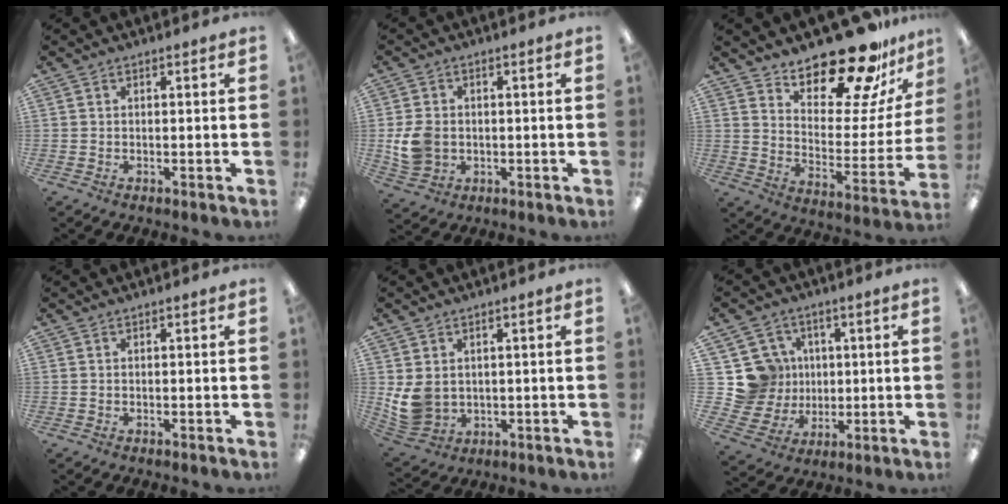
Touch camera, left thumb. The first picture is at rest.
{"total": 7.5, "force": [-0.6, 6.3, 4.1], "torque": [-0.084, 0.012, -0.007]}
{"total": 19.9, "force": [17.0, 5.9, 8.5], "torque": [-0.125, -0.136, 0.286]}
{"total": 0.0}
{"total": 7.7, "force": [1.4, 6.4, 4.1], "torque": [-0.106, -0.005, 0.029]}
{"total": 12.8, "force": [3.0, 12.1, 2.8], "torque": [-0.075, -0.012, 0.069]}